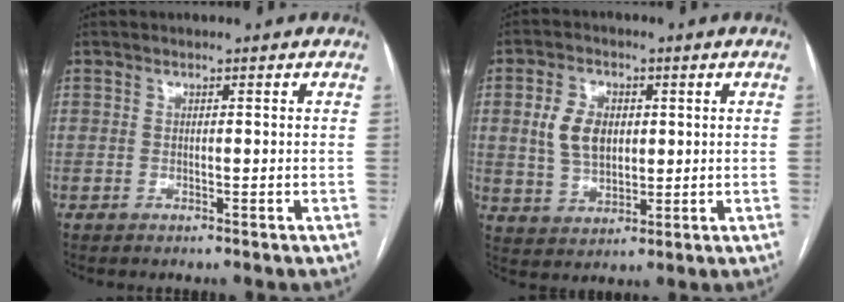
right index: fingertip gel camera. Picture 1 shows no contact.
{"total": 7.4, "force": [1.4, 5.0, 5.3], "torque": [-0.114, 0.012, 0.033]}